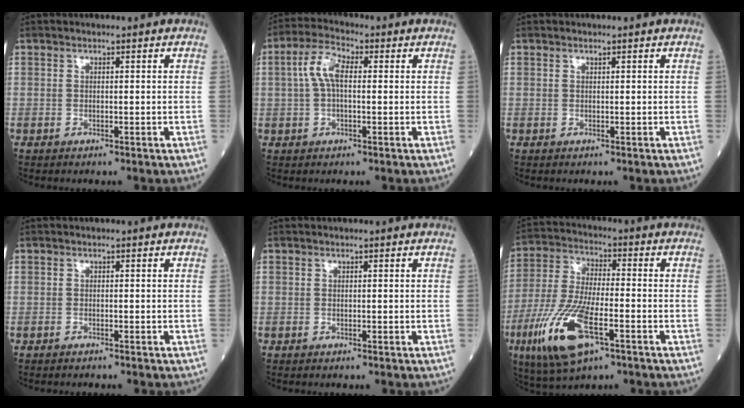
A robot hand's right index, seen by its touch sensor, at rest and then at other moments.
{"total": 5.6, "force": [0.8, 2.3, 5.0], "torque": [-0.112, 0.022, 0.013]}
{"total": 0.0}
{"total": 0.6, "force": [-0.5, 0.0, 0.1], "torque": [-0.007, -0.003, -0.011]}
{"total": 0.0}
{"total": 14.3, "force": [-6.2, 4.1, 12.2], "torque": [-0.263, -0.021, -0.112]}